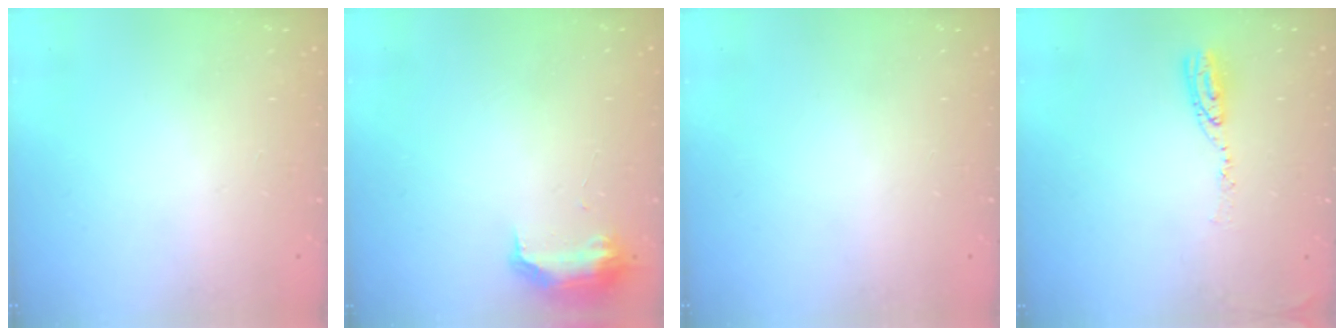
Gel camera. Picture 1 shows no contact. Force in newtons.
{"total": 8.5, "press": 8.4, "slide": 0.9}
{"total": 15.1, "press": 2.1, "slide": 14.9}
{"total": 6.8, "press": 6.8, "slide": 0.6}